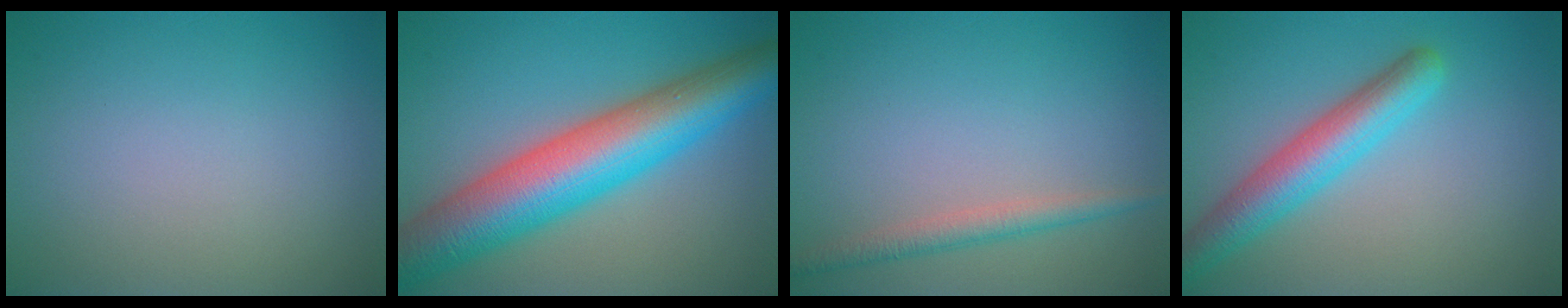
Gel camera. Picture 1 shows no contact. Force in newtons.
{"total": 11.2, "press": 11.2, "slide": 0.2}
{"total": 2.1, "press": 2.1, "slide": 0.0}
{"total": 5.0, "press": 5.0, "slide": 0.3}